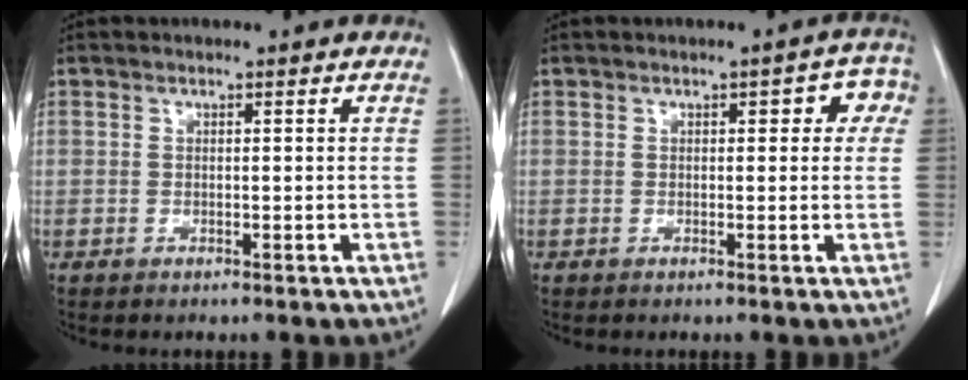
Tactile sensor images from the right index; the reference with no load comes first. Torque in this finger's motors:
{"motor_torque": [0.11, 0.10, 0.07, 0.01]}